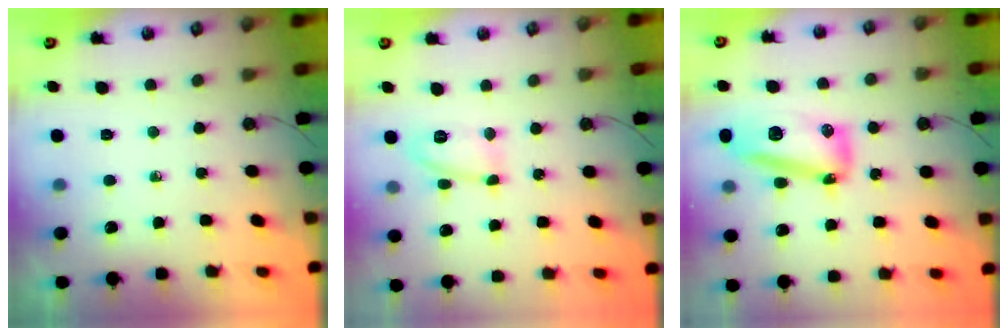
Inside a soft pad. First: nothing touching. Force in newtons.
{"total": 10.3, "press": 10.3, "slide": 1.2}
{"total": 16.5, "press": 15.1, "slide": 6.5}